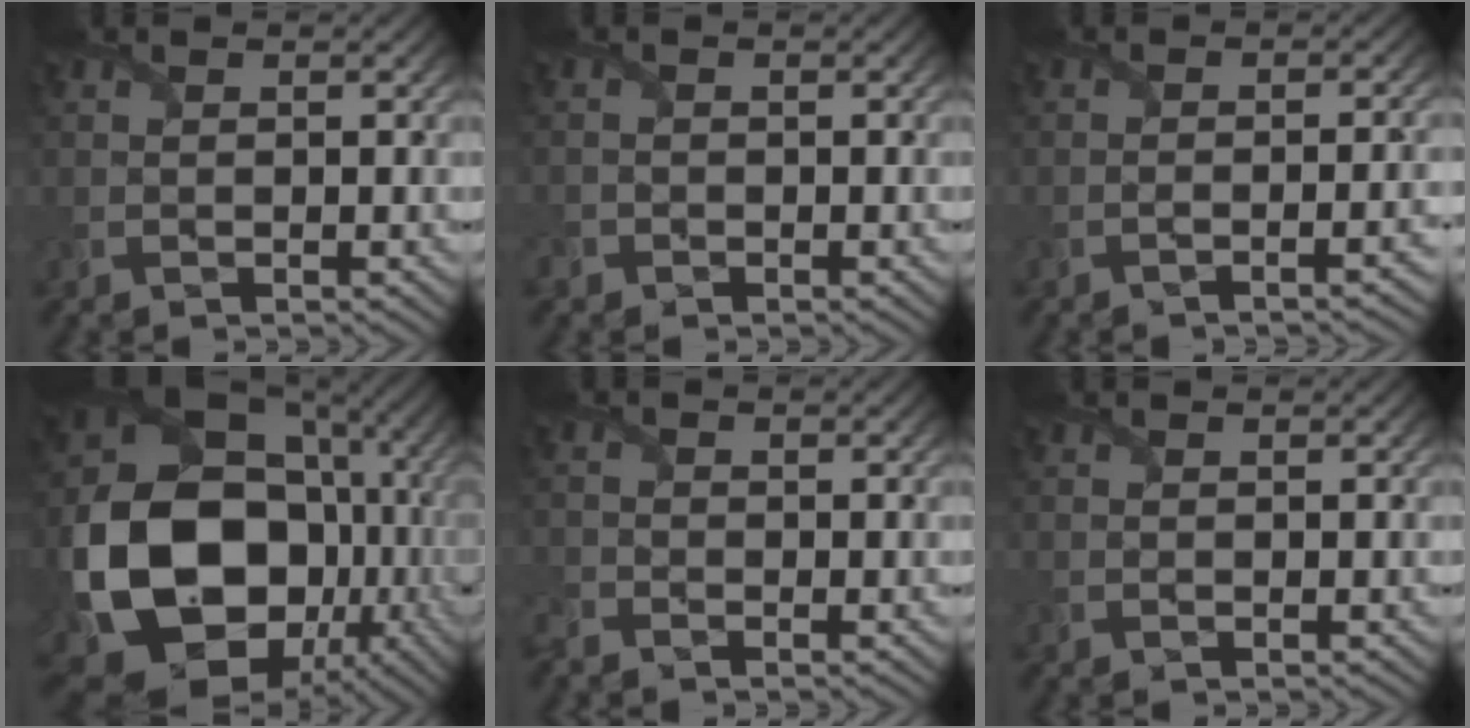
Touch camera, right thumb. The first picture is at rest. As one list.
[{"total": 1.2, "force": [-0.9, 0.9, -0.1], "torque": [0.007, -0.005, -0.019]}, {"total": 2.7, "force": [-1.5, 0.4, 2.2], "torque": [-0.018, 0.004, -0.031]}, {"total": 22.5, "force": [-3.8, 18.1, 12.9], "torque": [-0.317, -0.085, -0.023]}, {"total": 2.0, "force": [-1.8, 0.7, 0.4], "torque": [-0.011, -0.011, -0.048]}, {"total": 0.0}]